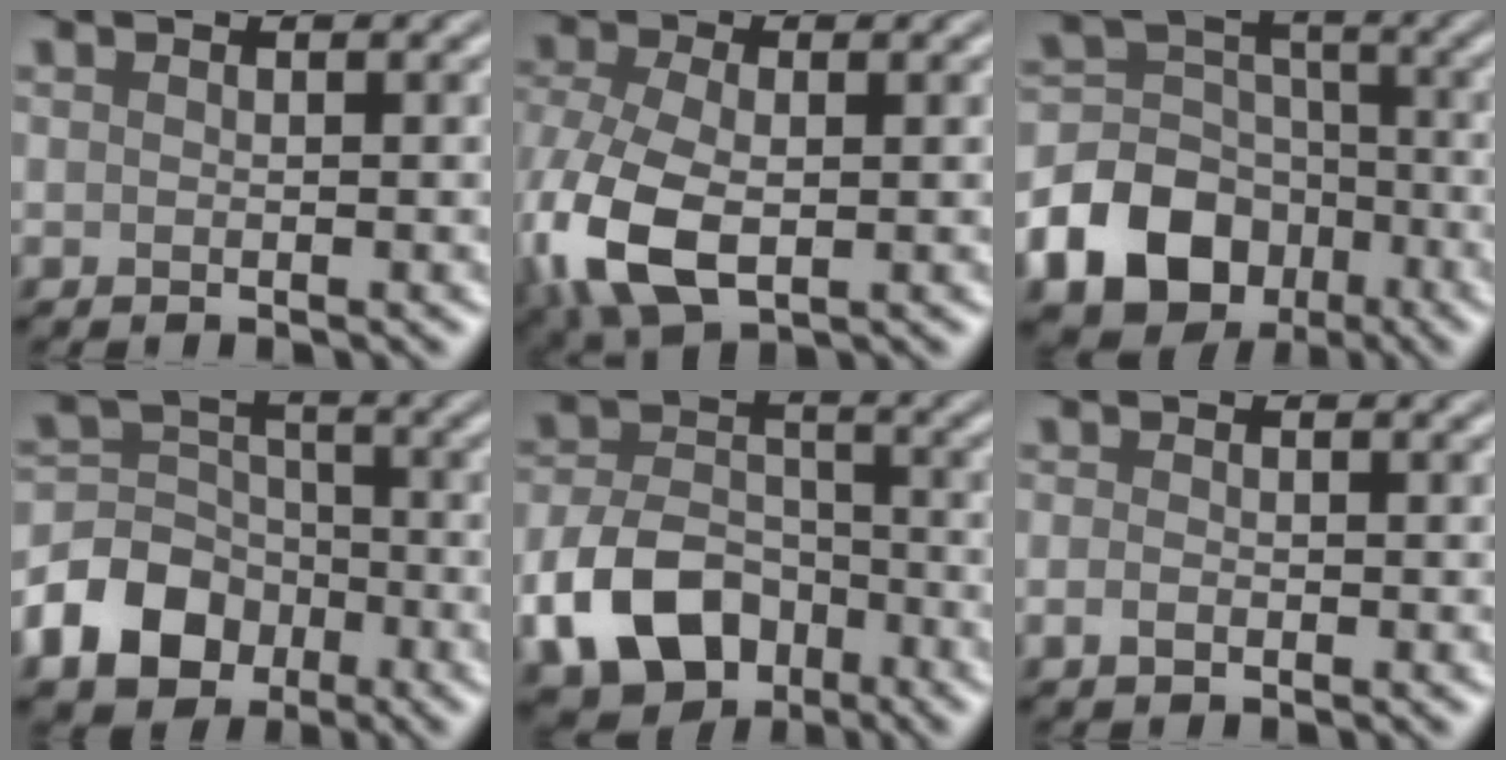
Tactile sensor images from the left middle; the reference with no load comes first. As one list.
[{"total": 9.1, "force": [-2.3, 5.5, 6.9], "torque": [-0.187, -0.019, -0.044]}, {"total": 16.2, "force": [-7.7, 13.0, 6.0], "torque": [-0.126, -0.048, -0.150]}, {"total": 7.5, "force": [-3.7, 5.7, 3.3], "torque": [-0.059, 0.003, -0.084]}, {"total": 8.7, "force": [-4.1, 6.1, 4.7], "torque": [-0.089, -0.005, -0.084]}, {"total": 1.1, "force": [-0.5, 0.8, 0.7], "torque": [-0.013, -0.001, -0.012]}]